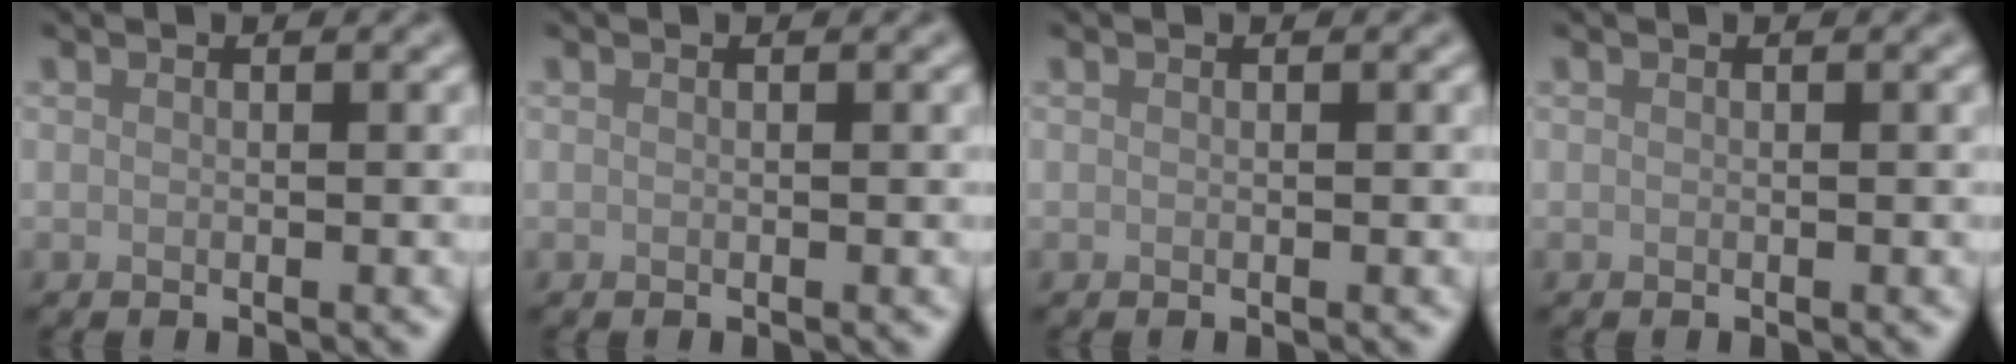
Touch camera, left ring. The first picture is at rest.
{"total": 0.0}
{"total": 0.0}
{"total": 0.0}